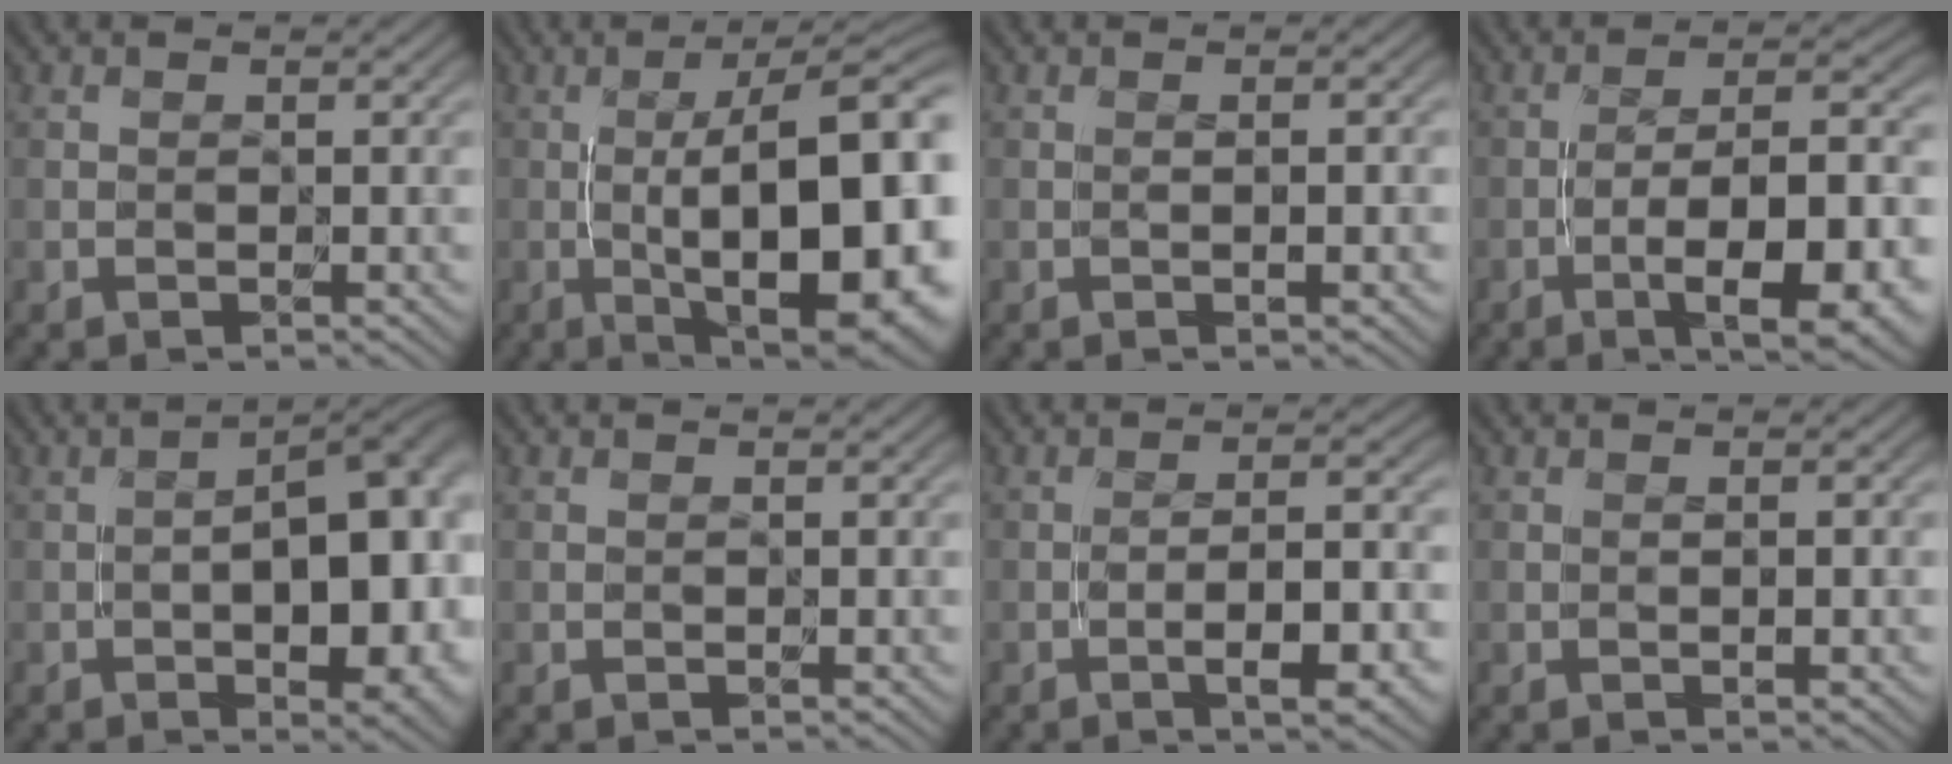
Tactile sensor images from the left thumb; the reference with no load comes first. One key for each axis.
{"total": 19.1, "fx": -2.7, "fy": 5.9, "fz": 17.9, "tx": -0.230, "ty": 0.002, "tz": -0.036}
{"total": 1.3, "fx": -0.4, "fy": 0.1, "fz": 1.3, "tx": -0.025, "ty": -0.001, "tz": -0.006}
{"total": 12.3, "fx": -5.4, "fy": 3.2, "fz": 10.6, "tx": -0.159, "ty": 0.004, "tz": -0.077}
{"total": 13.9, "fx": -2.6, "fy": 5.8, "fz": 12.3, "tx": -0.136, "ty": -0.001, "tz": -0.038}
{"total": 0.0}
{"total": 6.6, "fx": -3.1, "fy": 1.3, "fz": 5.6, "tx": -0.088, "ty": 0.002, "tz": -0.040}
{"total": 1.1, "fx": -0.2, "fy": 0.1, "fz": 1.0, "tx": -0.021, "ty": -0.002, "tz": -0.003}